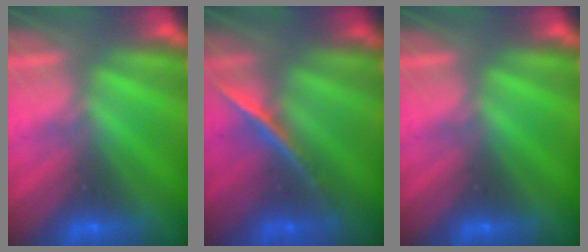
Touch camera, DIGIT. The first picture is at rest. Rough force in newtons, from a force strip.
{"total": 1.9}
{"total": 0.0}